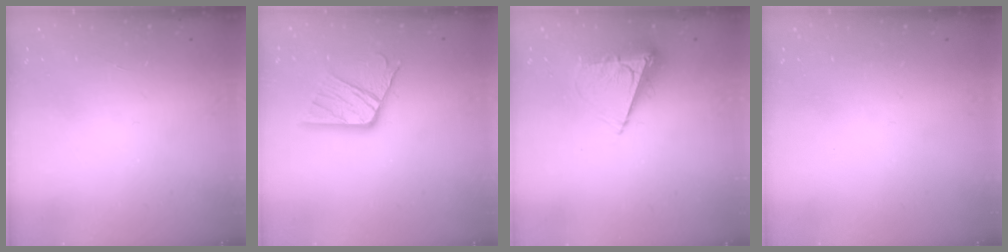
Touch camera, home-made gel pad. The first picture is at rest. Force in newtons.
{"total": 13.0, "press": 13.0, "slide": 1.1}
{"total": 8.5, "press": 8.5, "slide": 0.6}
{"total": 0.0}